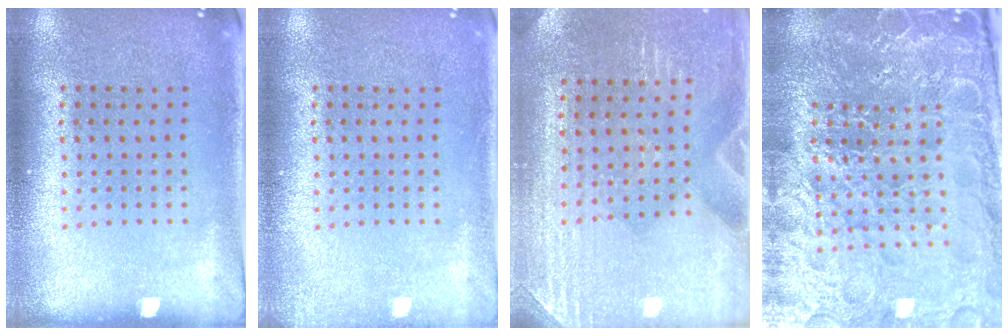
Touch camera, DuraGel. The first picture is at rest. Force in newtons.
{"total": 1.1, "press": 1.1, "slide": 0.3}
{"total": 3.0, "press": 2.9, "slide": 0.3}
{"total": 6.2, "press": 5.6, "slide": 2.8}